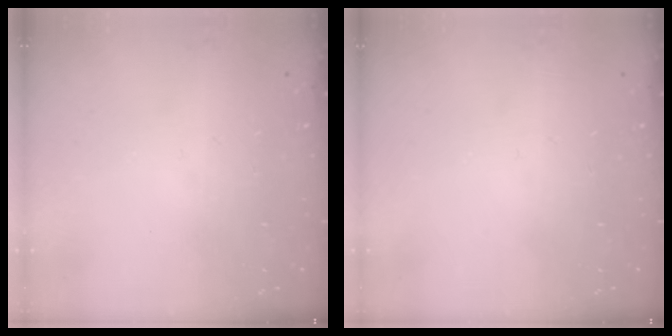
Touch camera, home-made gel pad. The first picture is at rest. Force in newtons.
{"total": 0.0}